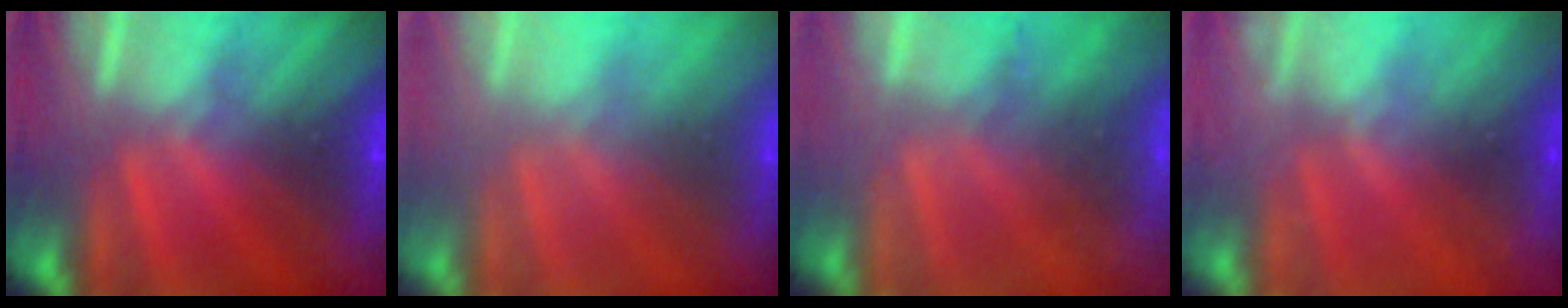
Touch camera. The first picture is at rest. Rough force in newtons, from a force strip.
{"total": 2.7}
{"total": 2.2}
{"total": 2.3}